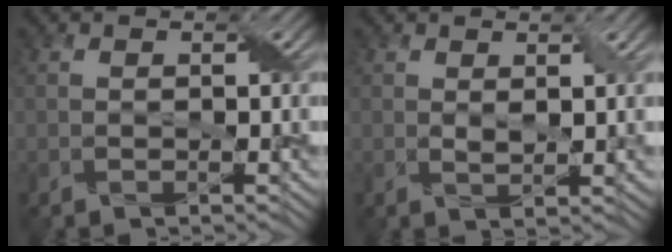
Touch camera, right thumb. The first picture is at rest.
{"total": 2.1, "force": [1.0, 0.5, 1.8], "torque": [-0.036, -0.001, 0.021]}